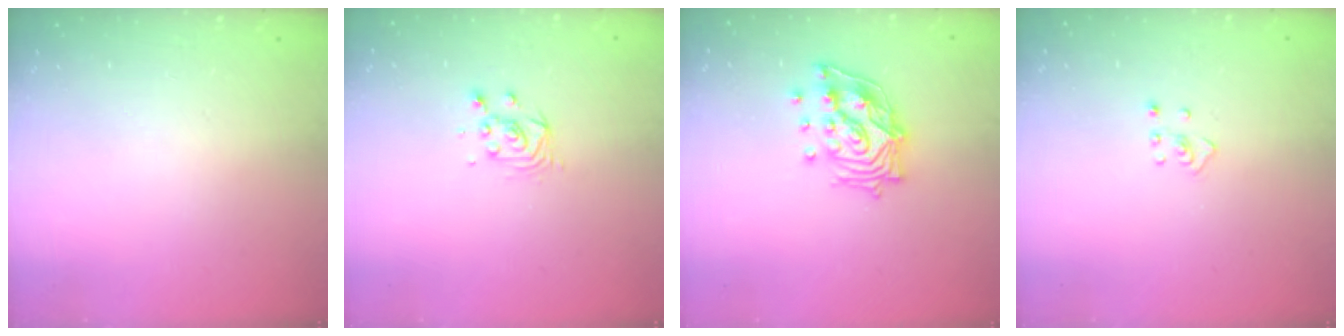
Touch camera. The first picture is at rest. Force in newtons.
{"total": 3.9, "press": 3.9, "slide": 0.3}
{"total": 14.5, "press": 14.4, "slide": 1.6}
{"total": 2.4, "press": 2.3, "slide": 0.4}